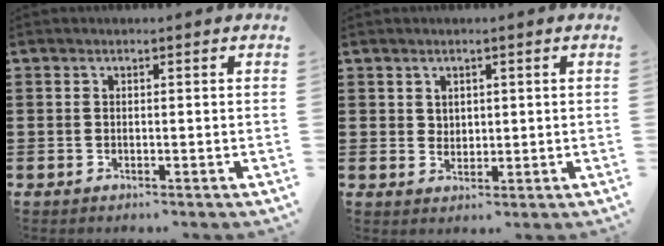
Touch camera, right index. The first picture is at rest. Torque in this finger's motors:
{"motor_torque": [-0.28, 0.44, -0.02, -0.01]}